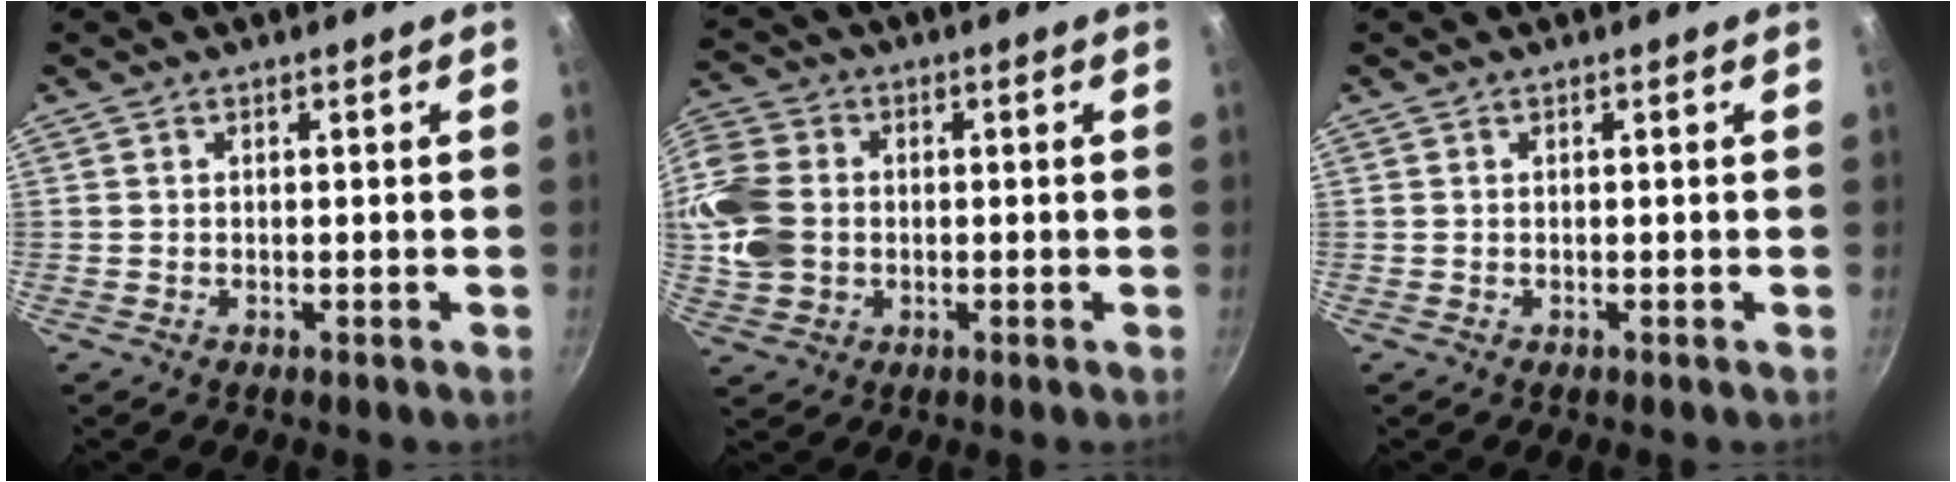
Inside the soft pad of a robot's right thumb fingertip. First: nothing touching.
{"total": 13.9, "force": [-0.1, 11.1, 8.4], "torque": [-0.202, 0.012, -0.001]}
{"total": 0.0}